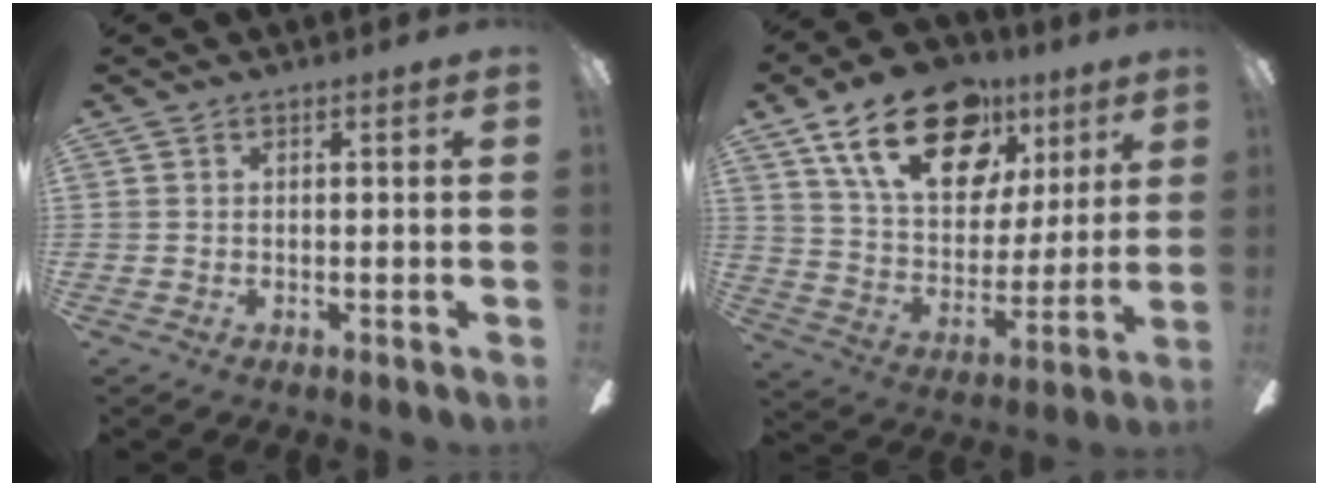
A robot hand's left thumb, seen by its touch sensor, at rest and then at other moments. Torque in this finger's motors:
{"motor_torque": [0.72, 0.61, 1.47, -1.09, 0.29]}